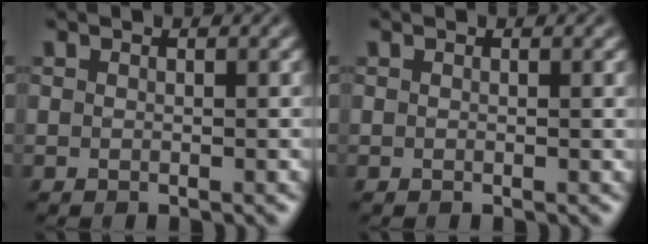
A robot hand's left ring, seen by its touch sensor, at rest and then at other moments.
{"total": 0.0}